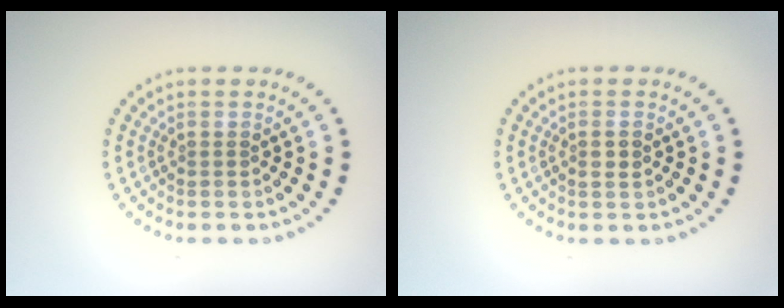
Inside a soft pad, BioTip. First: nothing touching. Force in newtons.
{"total": 1.0, "press": 0.9, "slide": 0.5}